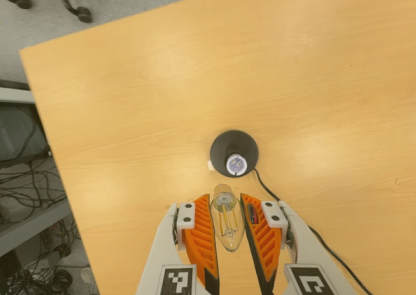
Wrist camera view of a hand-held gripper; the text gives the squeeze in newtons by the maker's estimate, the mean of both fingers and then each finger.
{"total": 10.4, "left": 9.8, "right": 10.9}